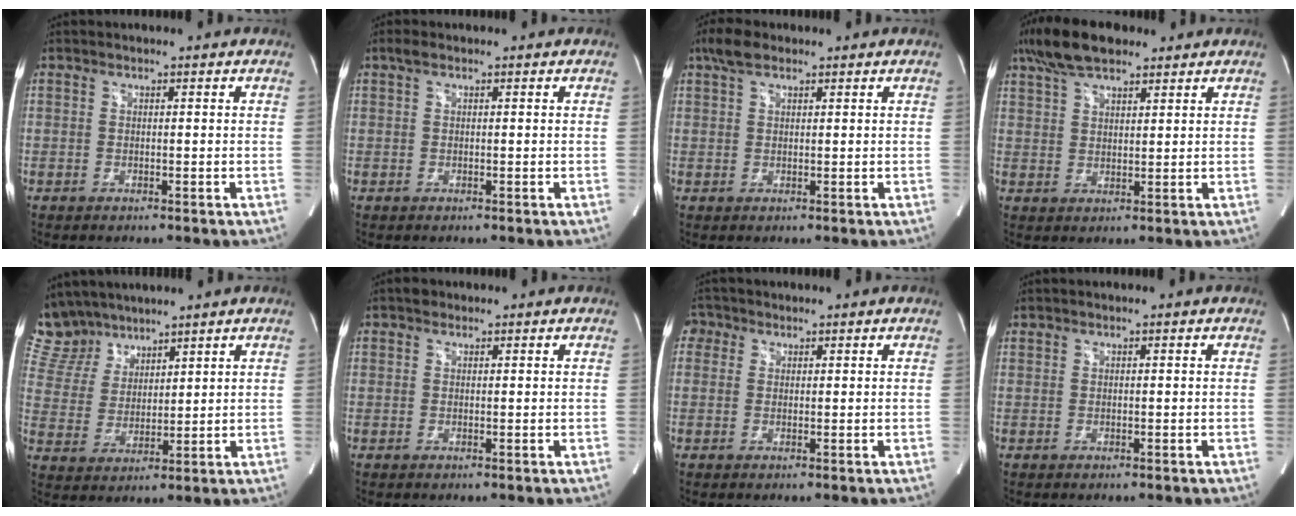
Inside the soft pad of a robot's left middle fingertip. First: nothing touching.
{"total": 1.1, "force": [0.6, 0.5, 0.8], "torque": [-0.016, 0.014, 0.011]}
{"total": 3.5, "force": [2.4, 1.5, 2.0], "torque": [-0.048, 0.017, 0.048]}
{"total": 8.9, "force": [6.7, 3.1, 5.0], "torque": [-0.102, 0.023, 0.123]}
{"total": 9.1, "force": [8.0, 4.0, 1.1], "torque": [-0.033, 0.016, 0.171]}
{"total": 1.0, "force": [0.8, 0.6, 0.2], "torque": [-0.005, 0.006, 0.011]}
{"total": 2.5, "force": [1.2, 2.1, 0.4], "torque": [0.000, 0.011, 0.018]}
{"total": 0.0}